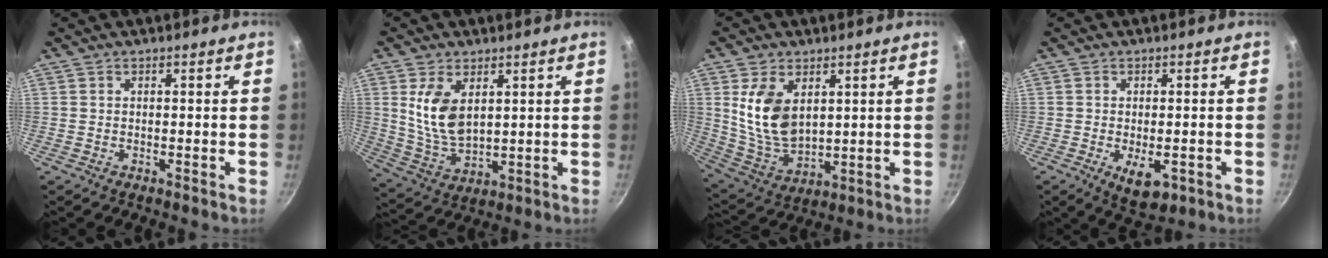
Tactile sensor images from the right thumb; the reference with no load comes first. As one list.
[{"total": 10.2, "force": [3.1, 5.6, 7.9], "torque": [-0.140, -0.019, 0.075]}, {"total": 12.5, "force": [3.6, 7.5, 9.4], "torque": [-0.166, -0.020, 0.086]}, {"total": 5.7, "force": [-1.9, 2.9, 4.6], "torque": [-0.067, -0.003, -0.018]}]